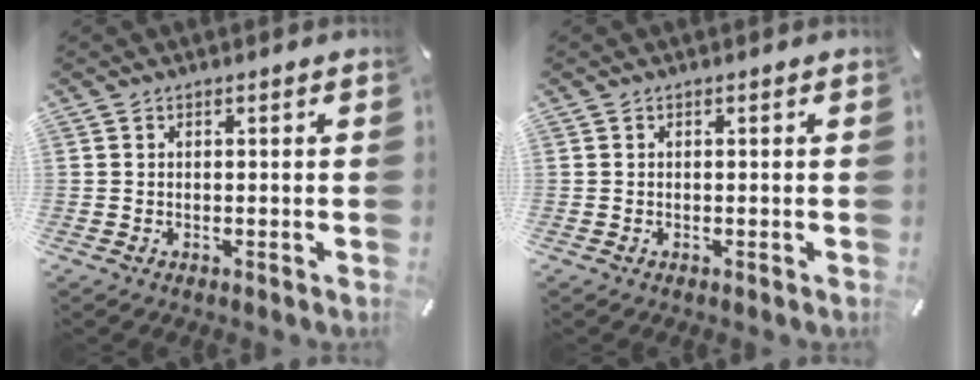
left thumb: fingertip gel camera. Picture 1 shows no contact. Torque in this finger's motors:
{"motor_torque": [-0.12, 0.05, -0.05, -0.02, 0.00]}